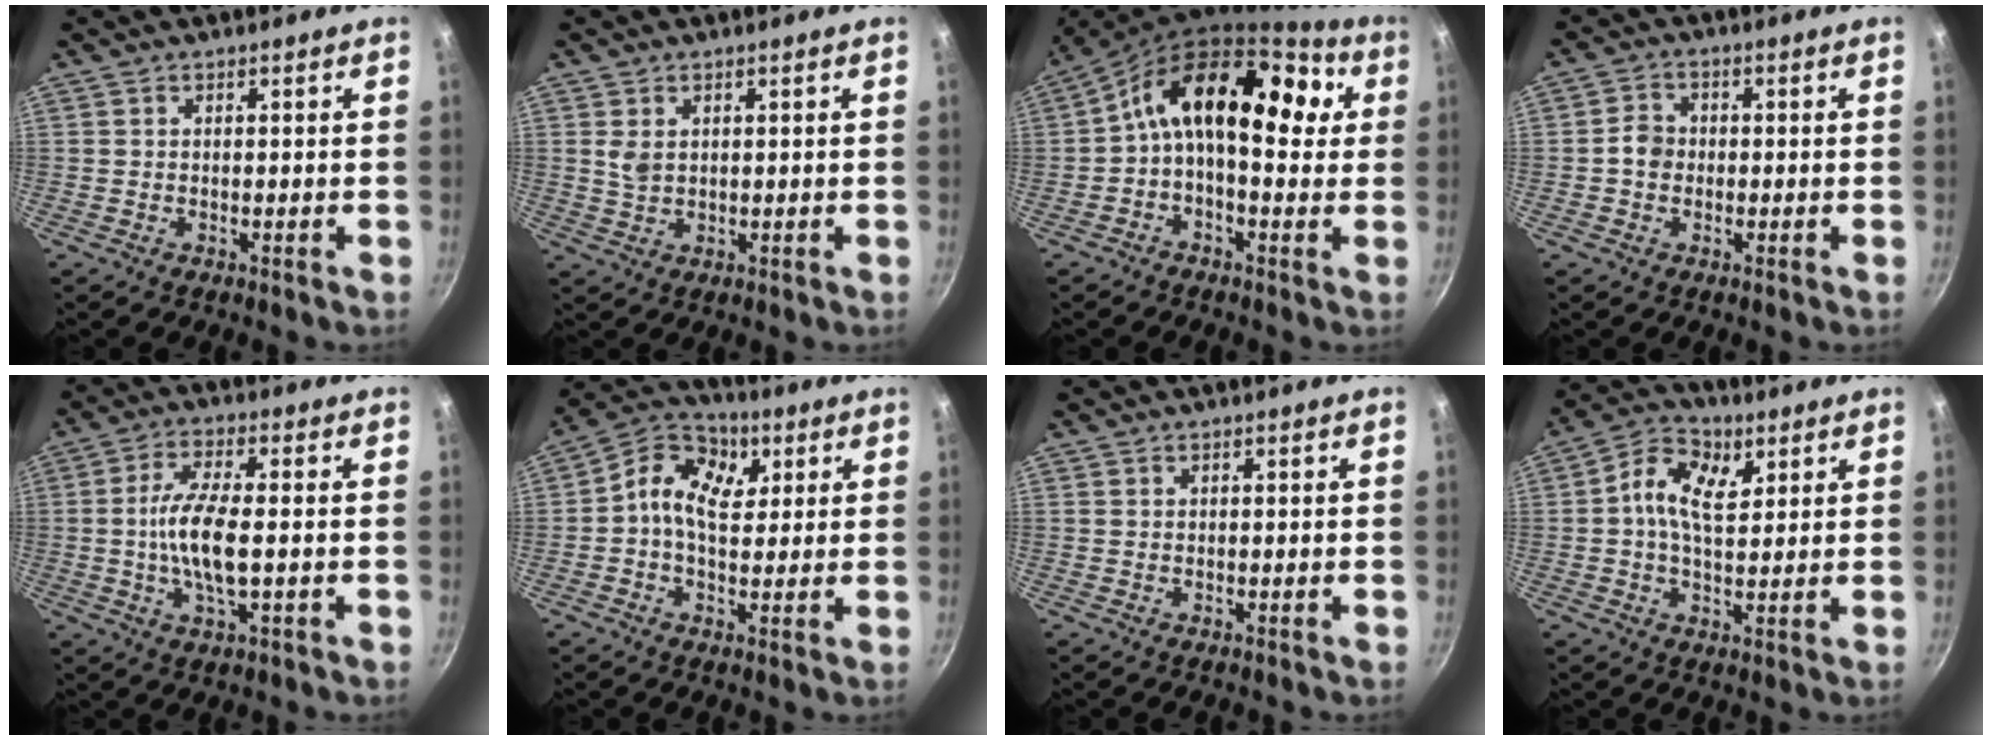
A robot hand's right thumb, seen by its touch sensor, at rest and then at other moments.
{"total": 3.0, "force": [1.0, 1.9, 2.0], "torque": [-0.037, -0.005, 0.024]}
{"total": 15.4, "force": [2.3, 9.2, 12.1], "torque": [-0.161, 0.034, 0.007]}
{"total": 3.6, "force": [-0.6, 3.1, 1.8], "torque": [-0.016, 0.016, -0.016]}
{"total": 9.4, "force": [-0.9, 3.0, 8.9], "torque": [-0.181, 0.008, -0.024]}
{"total": 10.2, "force": [2.4, 7.2, 6.8], "torque": [-0.098, 0.005, 0.019]}
{"total": 0.0}
{"total": 8.7, "force": [2.6, 5.3, 6.5], "torque": [-0.104, 0.001, 0.032]}